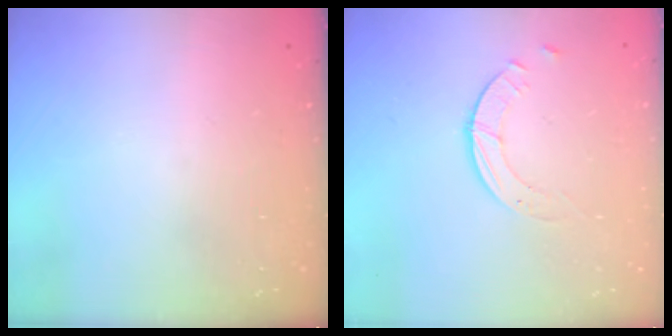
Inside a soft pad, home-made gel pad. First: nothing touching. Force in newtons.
{"total": 1.8, "press": 1.8, "slide": 0.2}